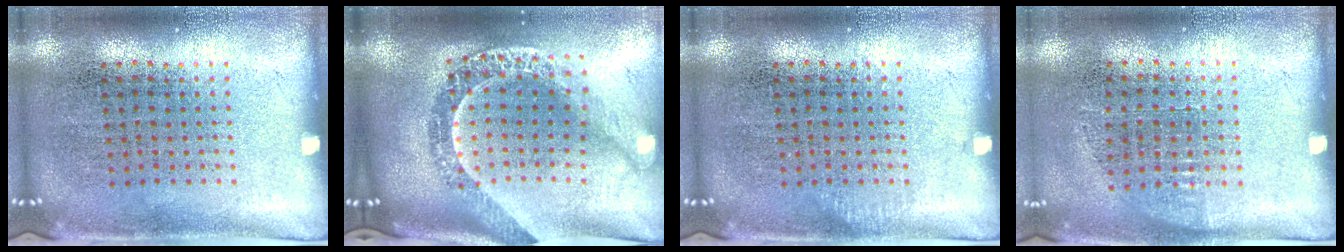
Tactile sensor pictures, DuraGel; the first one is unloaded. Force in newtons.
{"total": 3.0, "press": 2.3, "slide": 1.9}
{"total": 0.6, "press": 0.6, "slide": 0.2}
{"total": 0.7, "press": 0.6, "slide": 0.3}